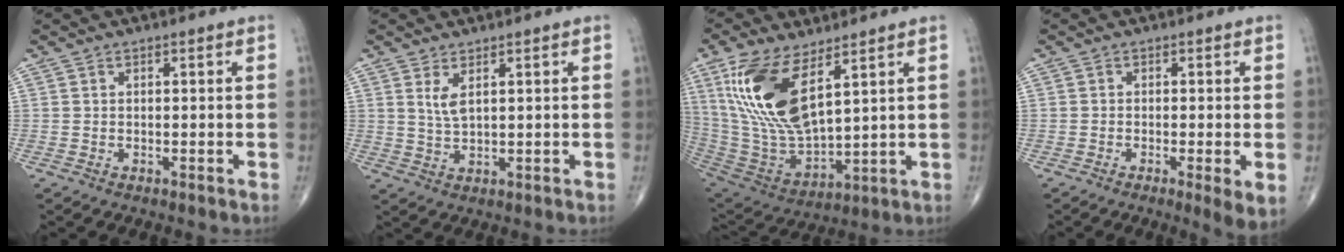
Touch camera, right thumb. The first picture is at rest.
{"total": 3.3, "force": [1.5, 1.1, 2.7], "torque": [-0.057, -0.011, 0.036]}
{"total": 18.4, "force": [8.1, 7.6, 14.7], "torque": [-0.295, -0.037, 0.172]}
{"total": 4.4, "force": [-1.2, 0.6, 4.1], "torque": [-0.072, -0.015, -0.022]}